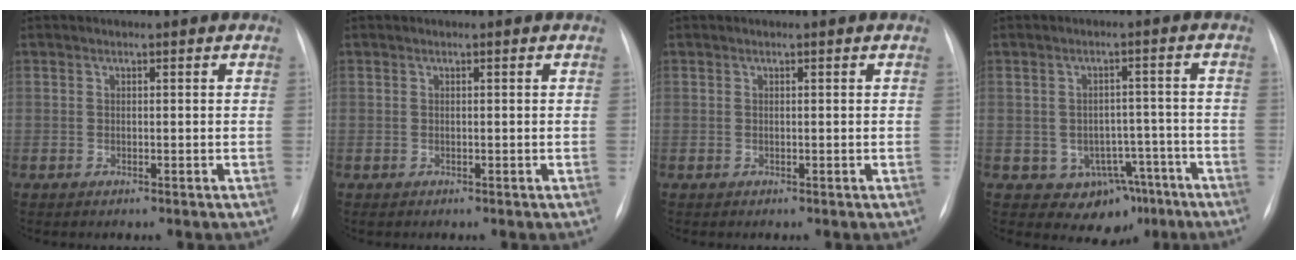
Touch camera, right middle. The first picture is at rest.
{"total": 0.0}
{"total": 0.0}
{"total": 7.1, "force": [-3.7, 5.5, 2.6], "torque": [-0.020, 0.025, -0.037]}